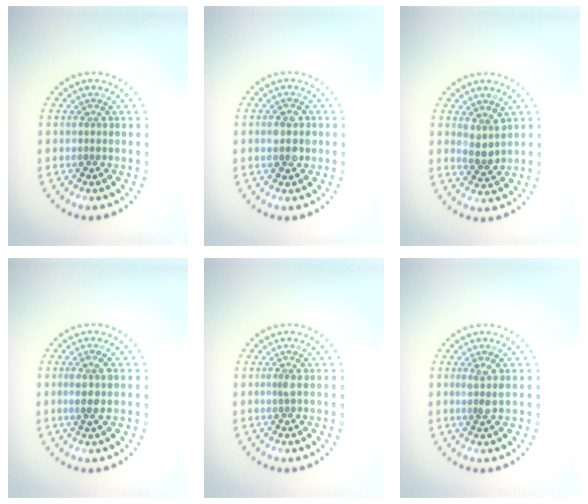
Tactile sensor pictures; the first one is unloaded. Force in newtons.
{"total": 2.7, "press": 2.7, "slide": 0.1}
{"total": 2.2, "press": 1.7, "slide": 1.3}
{"total": 2.2, "press": 1.9, "slide": 1.2}
{"total": 0.7, "press": 0.5, "slide": 0.5}
{"total": 1.3, "press": 1.0, "slide": 0.9}